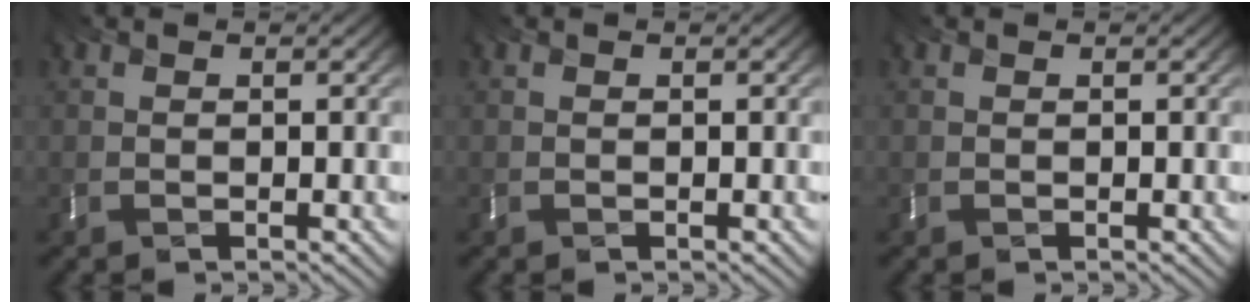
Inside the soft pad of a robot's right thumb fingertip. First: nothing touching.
{"total": 0.0}
{"total": 0.0}